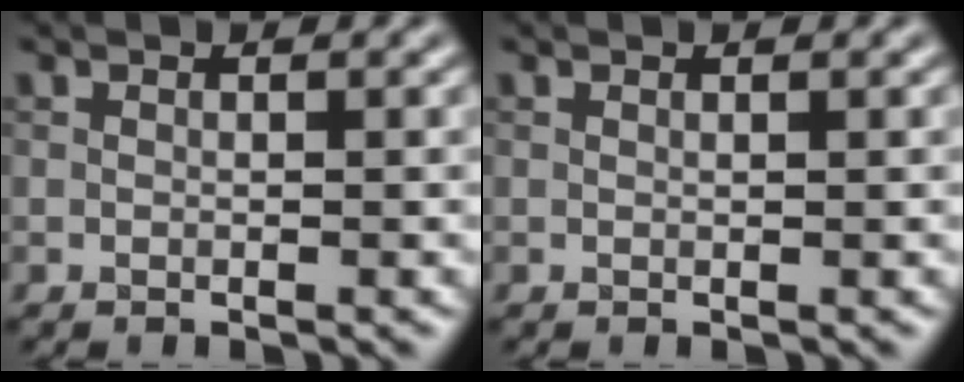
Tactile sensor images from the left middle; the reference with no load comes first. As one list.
[{"total": 0.0}]